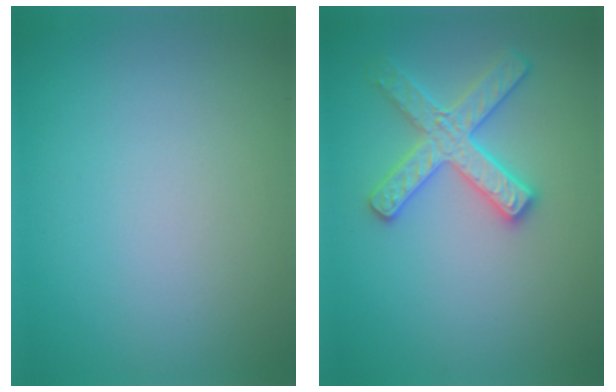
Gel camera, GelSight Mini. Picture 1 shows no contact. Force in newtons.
{"total": 3.6, "press": 3.5, "slide": 1.0}